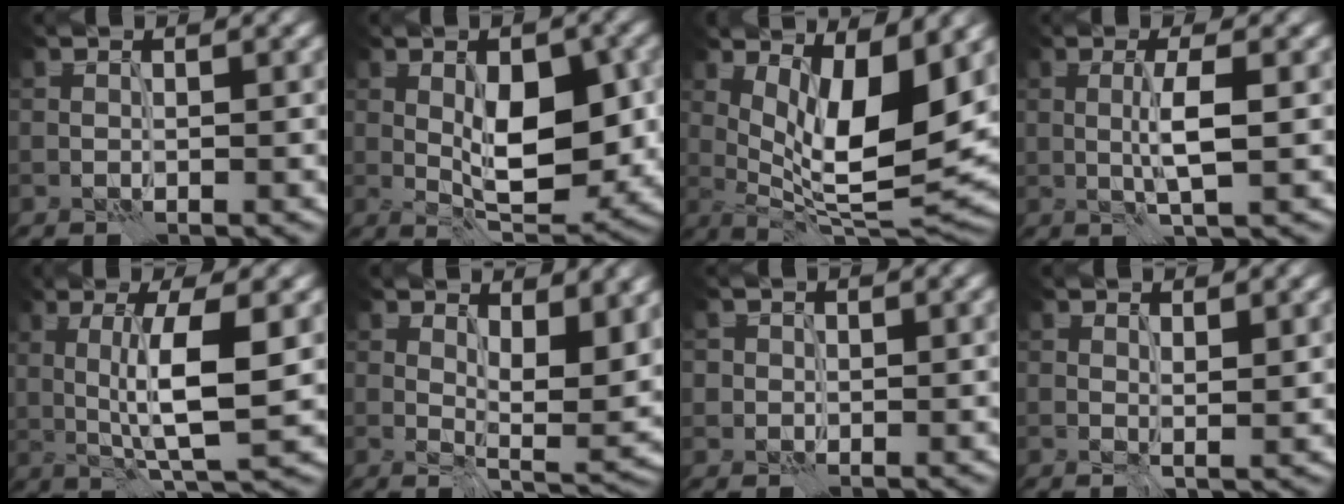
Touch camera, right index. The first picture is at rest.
{"total": 8.4, "force": [0.0, 3.8, 7.4], "torque": [-0.113, -0.001, 0.004]}
{"total": 10.4, "force": [2.6, 3.2, 9.6], "torque": [-0.153, -0.013, 0.050]}
{"total": 2.9, "force": [-0.1, 0.3, 2.9], "torque": [-0.055, 0.003, -0.001]}
{"total": 6.4, "force": [0.4, 1.0, 6.3], "torque": [-0.109, -0.001, 0.013]}
{"total": 7.3, "force": [3.1, 2.8, 6.0], "torque": [-0.088, -0.010, 0.057]}
{"total": 1.0, "force": [0.2, 1.0, 0.0], "torque": [0.003, -0.001, 0.002]}
{"total": 1.2, "force": [0.7, 0.3, 0.9], "torque": [-0.014, -0.004, 0.014]}